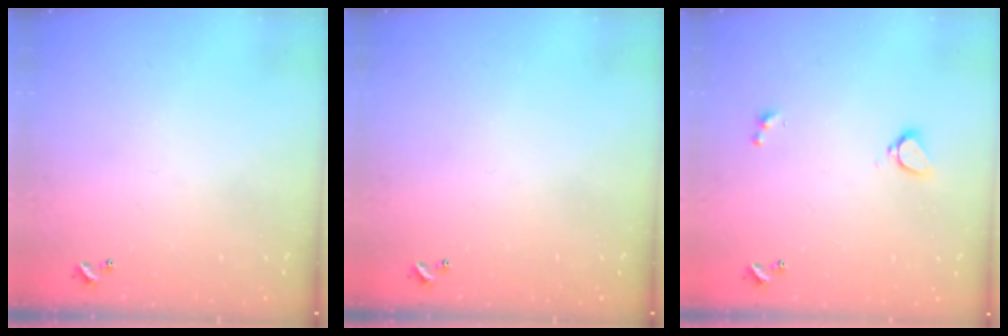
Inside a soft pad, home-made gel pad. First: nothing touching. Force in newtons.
{"total": 0.0}
{"total": 2.9, "press": 2.4, "slide": 1.6}